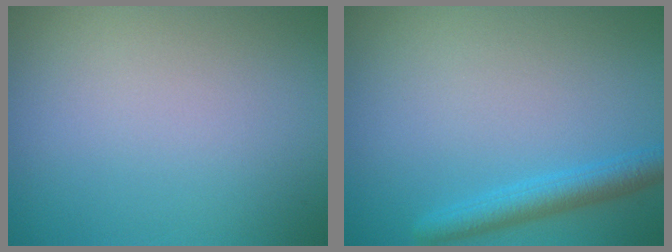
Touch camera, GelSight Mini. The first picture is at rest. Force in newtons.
{"total": 2.8, "press": 2.8, "slide": 0.1}